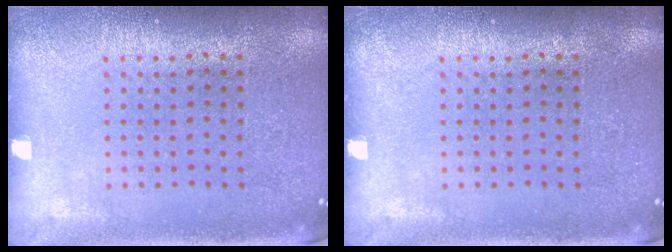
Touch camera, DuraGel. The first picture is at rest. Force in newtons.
{"total": 0.0}